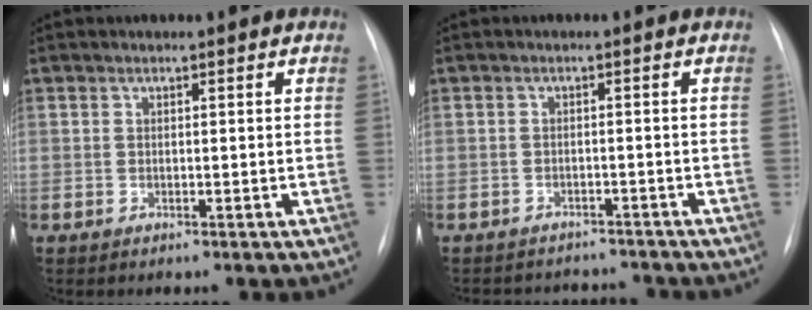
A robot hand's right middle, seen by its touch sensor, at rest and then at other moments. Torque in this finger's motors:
{"motor_torque": [0.09, -0.11, -0.01, 0.00]}